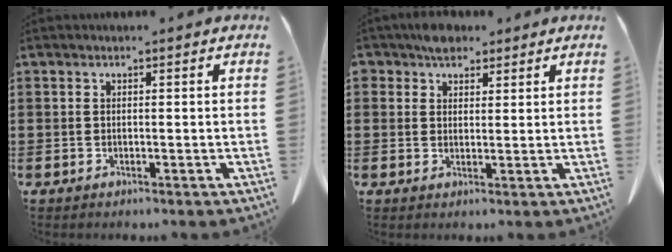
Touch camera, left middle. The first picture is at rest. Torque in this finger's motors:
{"motor_torque": [1.53, 0.61, 0.28, 0.20]}